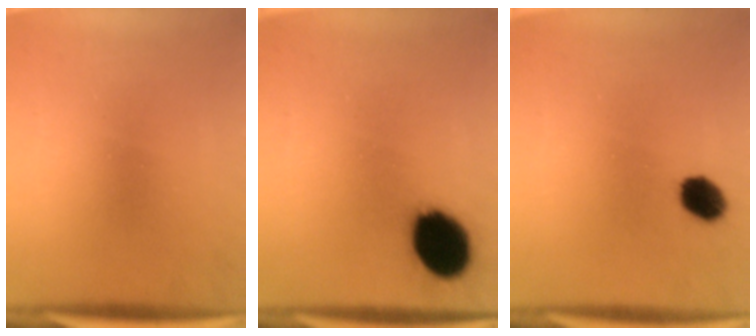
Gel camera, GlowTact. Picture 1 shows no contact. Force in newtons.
{"total": 14.7}
{"total": 5.5}